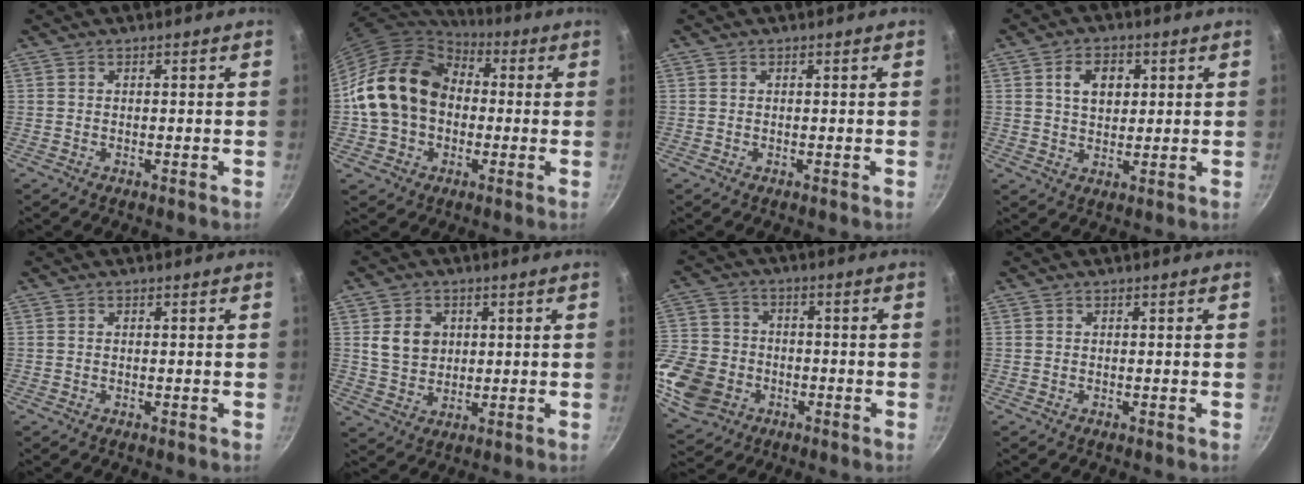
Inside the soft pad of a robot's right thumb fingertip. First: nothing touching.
{"total": 18.4, "force": [0.1, 14.3, 11.5], "torque": [-0.185, 0.043, -0.005]}
{"total": 0.0}
{"total": 6.7, "force": [1.9, 4.6, 4.4], "torque": [-0.054, -0.001, 0.032]}
{"total": 0.0}
{"total": 7.0, "force": [1.6, 5.7, 3.7], "torque": [-0.044, -0.006, 0.033]}
{"total": 16.4, "force": [-4.9, 13.1, 8.5], "torque": [-0.171, 0.030, -0.091]}
{"total": 0.0}